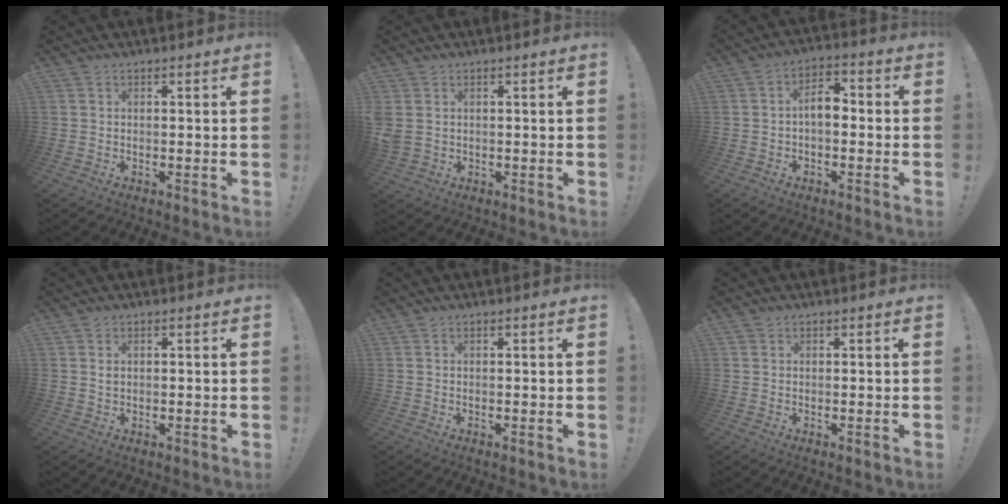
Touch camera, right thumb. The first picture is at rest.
{"total": 3.4, "force": [0.9, 2.5, 2.2], "torque": [-0.050, 0.004, 0.020]}
{"total": 6.7, "force": [-0.7, 3.7, 5.5], "torque": [-0.089, 0.012, -0.011]}
{"total": 1.0, "force": [0.5, 0.6, 0.6], "torque": [-0.013, 0.004, 0.009]}
{"total": 0.0}
{"total": 0.7, "force": [0.3, 0.6, 0.0], "torque": [-0.004, 0.001, 0.007]}